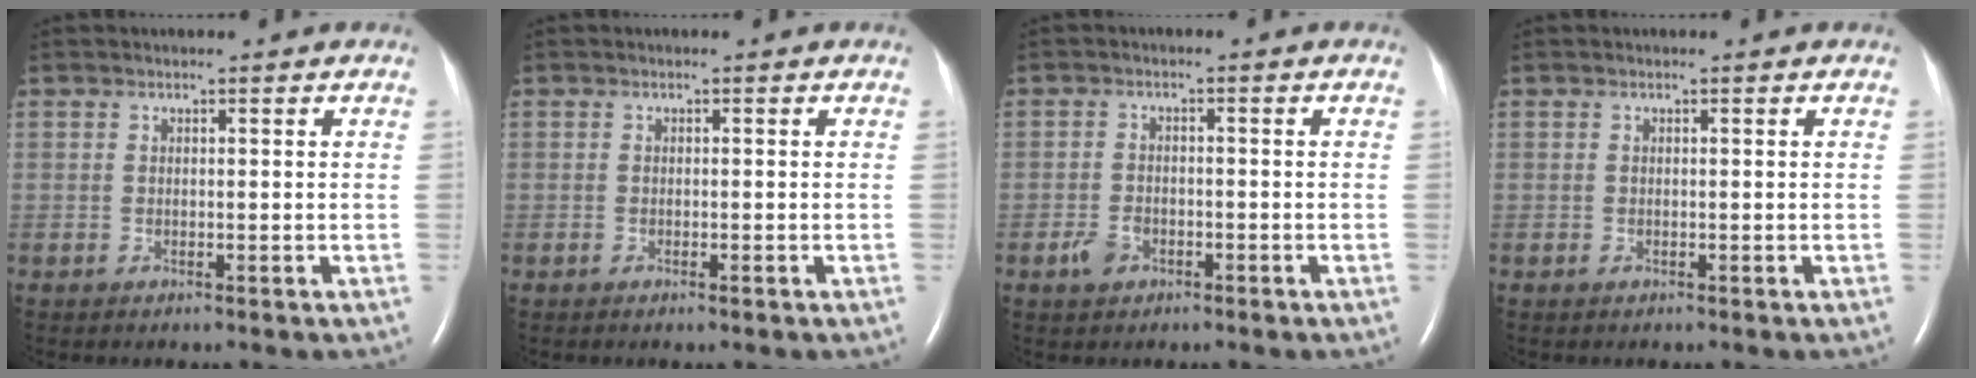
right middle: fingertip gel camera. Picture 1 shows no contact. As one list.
[{"total": 0.6, "force": [-0.4, 0.0, 0.4], "torque": [-0.012, -0.002, -0.005]}, {"total": 2.6, "force": [-1.4, 1.7, 1.4], "torque": [-0.032, 0.002, -0.023]}, {"total": 0.0}]